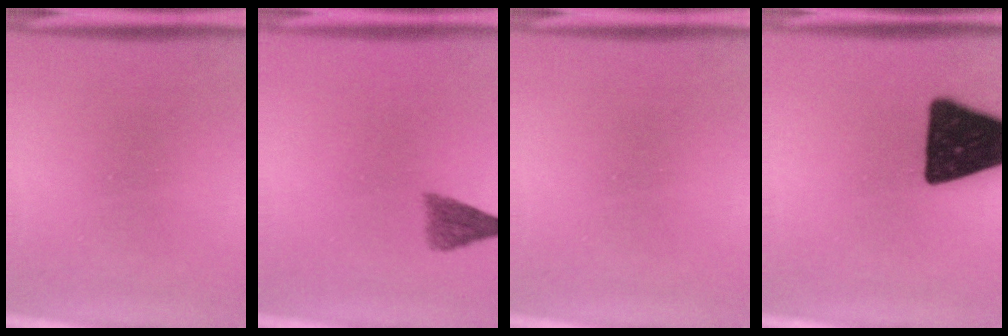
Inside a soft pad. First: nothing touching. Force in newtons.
{"total": 2.9}
{"total": 0.0}
{"total": 18.8}